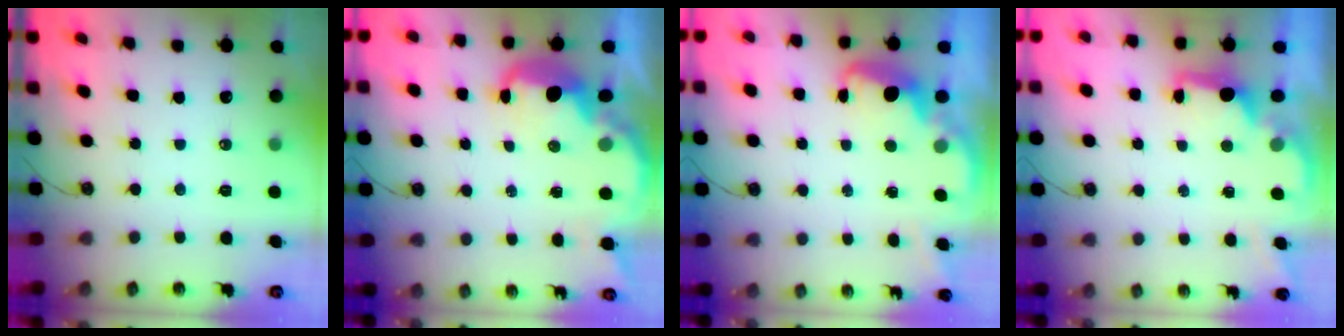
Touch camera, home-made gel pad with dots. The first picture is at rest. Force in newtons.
{"total": 5.7, "press": 5.7, "slide": 0.7}
{"total": 2.7, "press": 2.6, "slide": 0.8}
{"total": 2.0, "press": 1.9, "slide": 0.8}